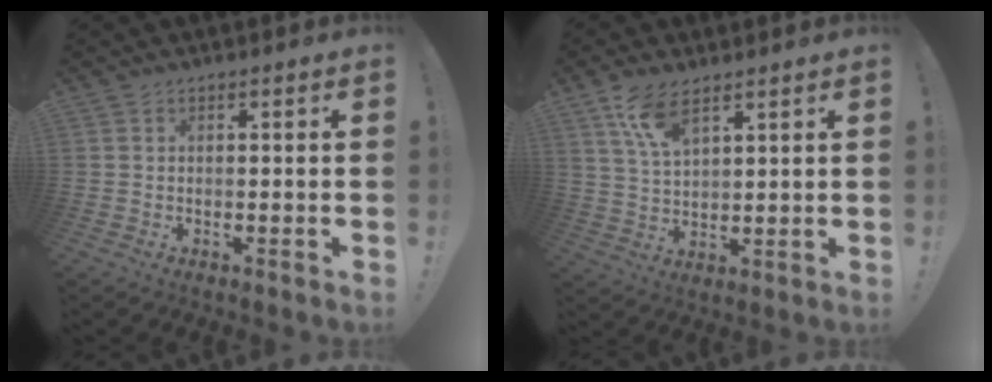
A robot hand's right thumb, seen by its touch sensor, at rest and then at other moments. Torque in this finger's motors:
{"motor_torque": [0.22, 0.35, 0.75, 0.40, 0.05]}